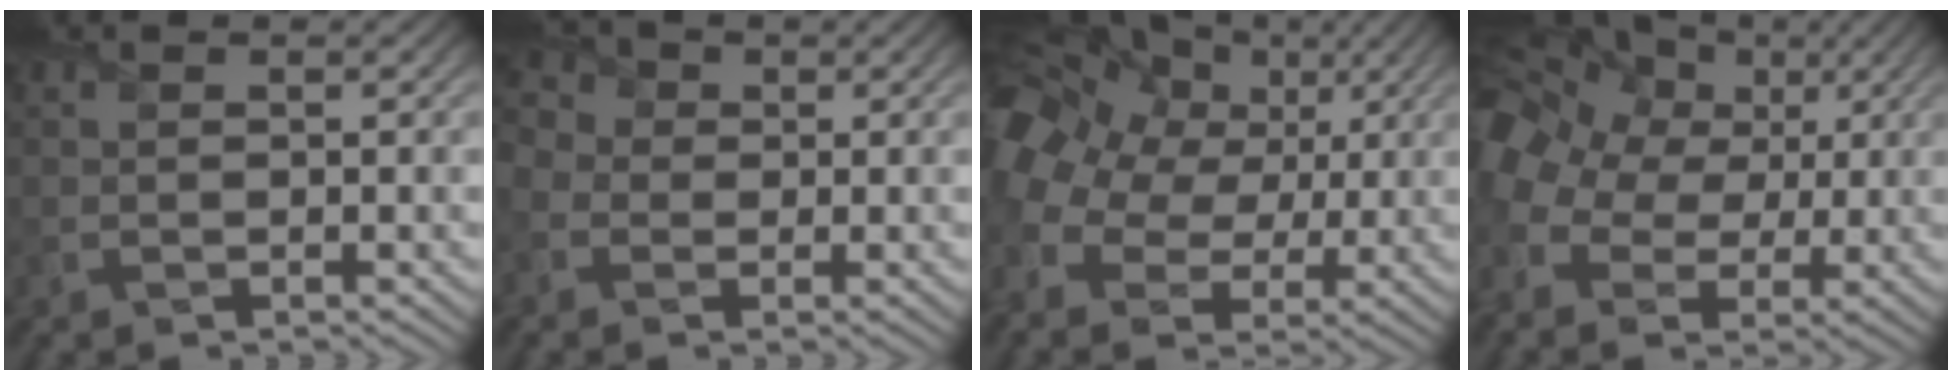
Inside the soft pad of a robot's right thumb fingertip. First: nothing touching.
{"total": 5.4, "force": [-0.4, 4.6, 2.8], "torque": [-0.099, 0.005, -0.013]}
{"total": 15.7, "force": [4.7, 11.0, 10.1], "torque": [-0.247, 0.027, 0.086]}
{"total": 14.2, "force": [3.6, 10.6, 8.7], "torque": [-0.232, 0.013, 0.072]}